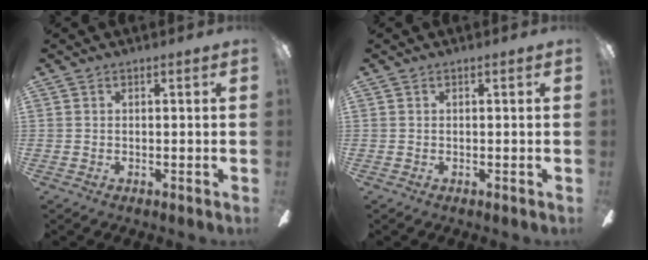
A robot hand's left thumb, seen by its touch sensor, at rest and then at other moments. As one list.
[{"total": 0.0}]